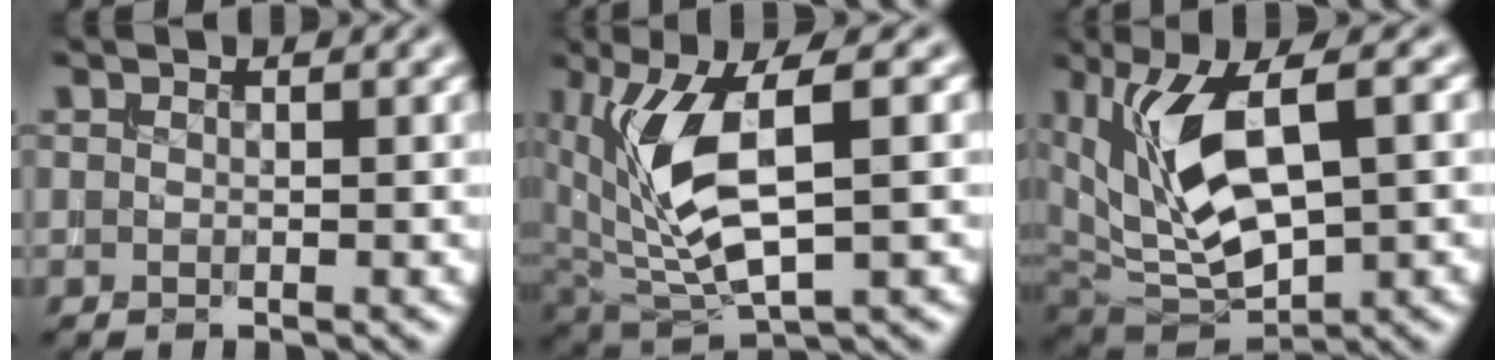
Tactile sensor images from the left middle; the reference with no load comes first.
{"total": 8.5, "force": [1.5, 3.1, 7.7], "torque": [-0.176, -0.001, 0.034]}
{"total": 9.2, "force": [2.2, 3.8, 8.1], "torque": [-0.172, -0.002, 0.044]}